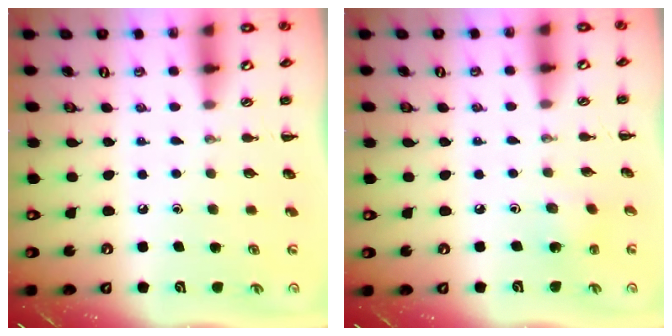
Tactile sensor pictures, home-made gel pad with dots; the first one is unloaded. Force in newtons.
{"total": 1.8, "press": 1.6, "slide": 0.6}